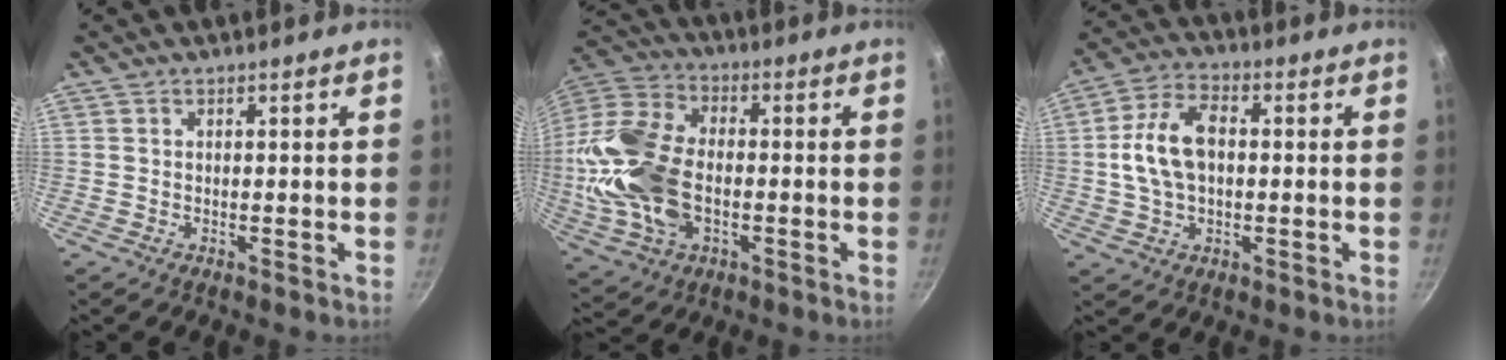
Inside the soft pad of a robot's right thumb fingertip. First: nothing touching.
{"total": 19.8, "force": [-2.3, 12.6, 15.1], "torque": [-0.300, 0.028, -0.050]}
{"total": 11.0, "force": [0.4, 6.9, 8.5], "torque": [-0.151, 0.024, -0.002]}